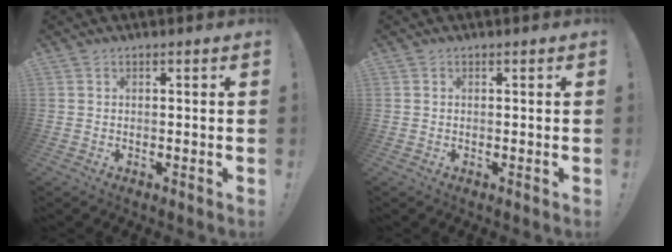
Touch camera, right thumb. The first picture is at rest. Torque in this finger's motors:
{"motor_torque": [-0.09, -0.18, -0.14, 0.14, 0.02]}